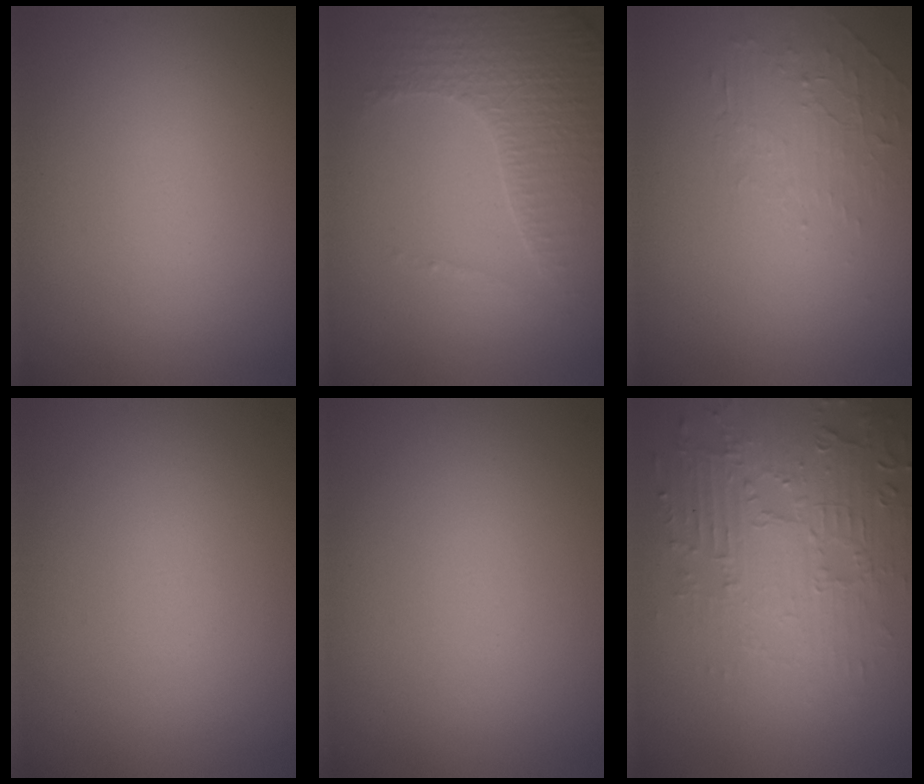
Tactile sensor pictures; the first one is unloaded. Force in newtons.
{"total": 4.3, "press": 3.0, "slide": 3.1}
{"total": 1.8, "press": 0.5, "slide": 1.7}
{"total": 0.0}
{"total": 0.0}
{"total": 4.1, "press": 3.9, "slide": 1.2}